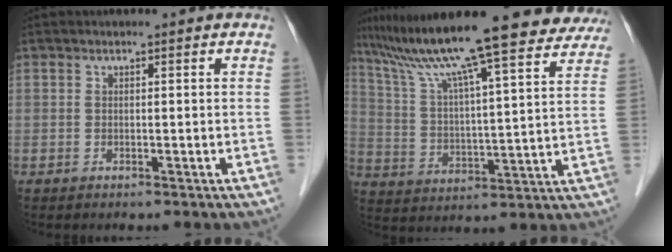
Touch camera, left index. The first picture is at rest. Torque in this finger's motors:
{"motor_torque": [0.11, -1.11, 0.39, 0.21]}